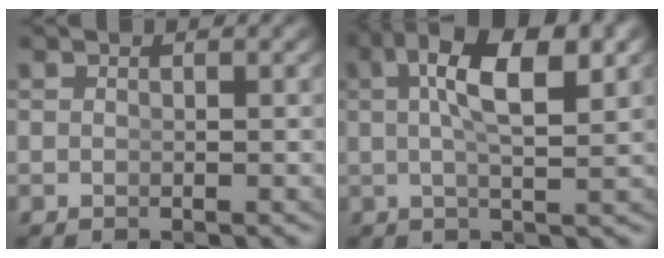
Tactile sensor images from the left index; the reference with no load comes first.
{"total": 8.0, "force": [2.6, 2.6, 7.1], "torque": [-0.109, 0.010, 0.038]}